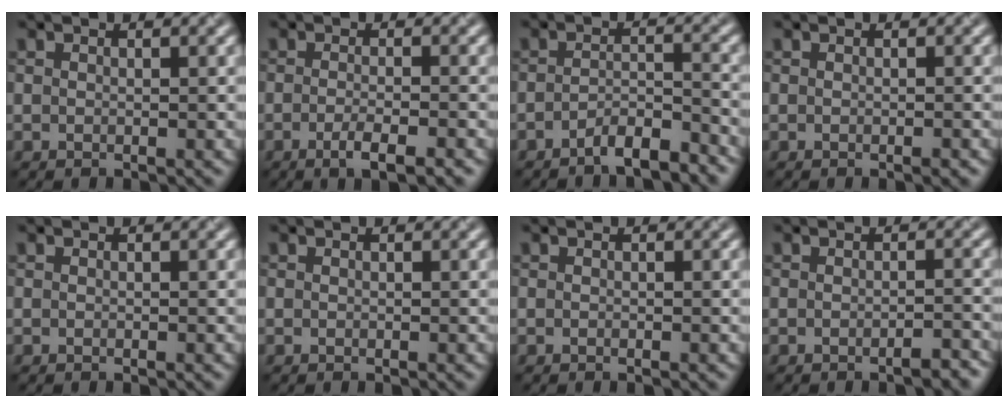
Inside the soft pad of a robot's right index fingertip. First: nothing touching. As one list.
[{"total": 2.9, "force": [-1.5, 0.8, 2.4], "torque": [-0.036, 0.000, -0.030]}, {"total": 4.2, "force": [-3.4, 0.9, 2.2], "torque": [-0.033, 0.008, -0.059]}, {"total": 0.9, "force": [-0.4, 0.2, 0.8], "torque": [-0.008, -0.001, -0.003]}, {"total": 0.0}, {"total": 0.0}, {"total": 0.0}, {"total": 2.3, "force": [-1.3, 0.6, 1.8], "torque": [-0.021, 0.001, -0.016]}]